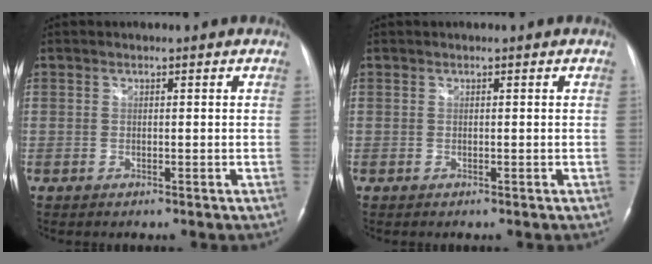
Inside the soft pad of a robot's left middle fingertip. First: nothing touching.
{"total": 0.0}